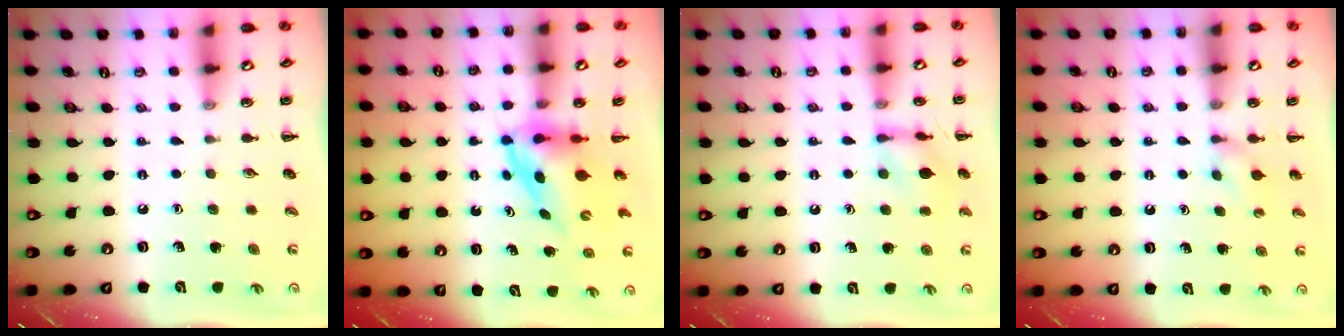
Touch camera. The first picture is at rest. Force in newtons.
{"total": 3.8, "press": 3.7, "slide": 0.6}
{"total": 9.4, "press": 9.4, "slide": 0.7}
{"total": 2.9, "press": 2.7, "slide": 1.0}